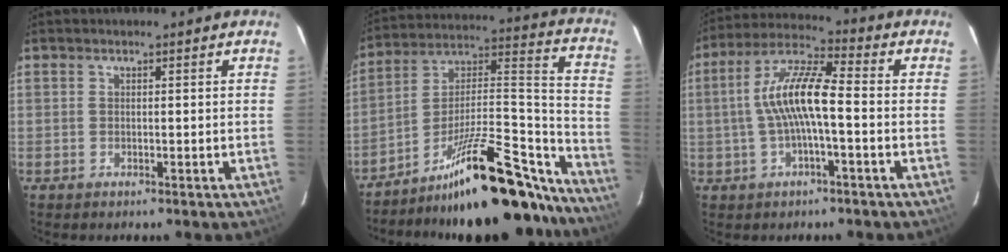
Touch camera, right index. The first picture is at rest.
{"total": 27.7, "force": [-22.1, 6.9, 15.1], "torque": [-0.179, 0.032, -0.329]}
{"total": 10.5, "force": [-1.1, 2.0, 10.2], "torque": [-0.205, 0.016, -0.023]}